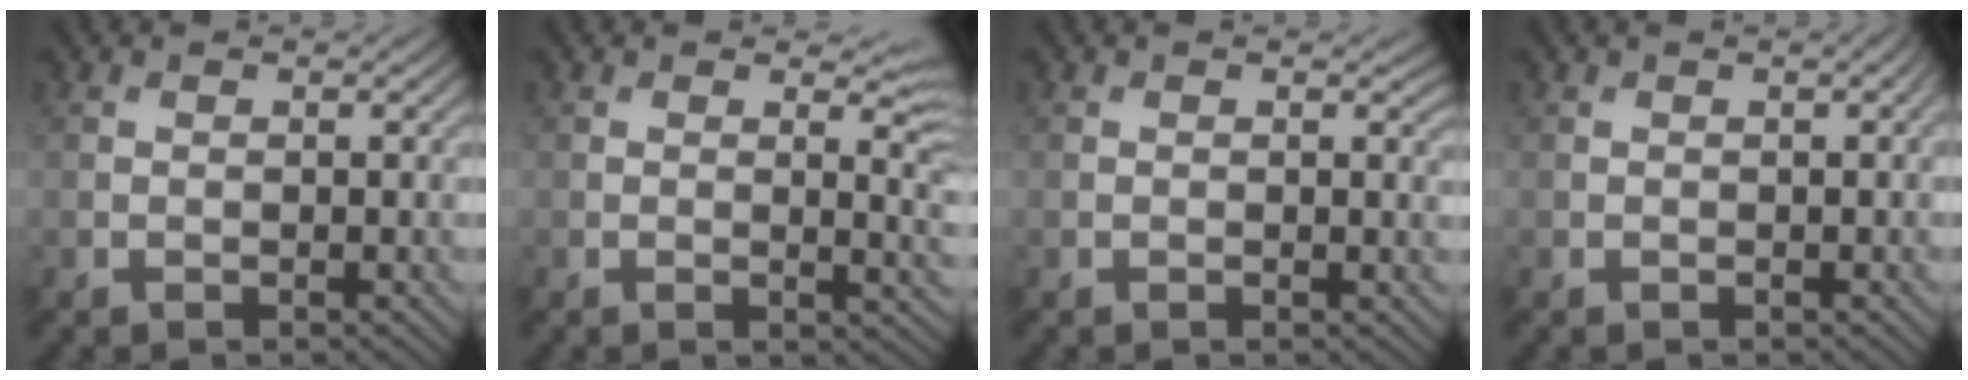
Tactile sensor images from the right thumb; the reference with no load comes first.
{"total": 3.9, "force": [1.5, 1.4, 3.3], "torque": [-0.046, -0.008, 0.023]}
{"total": 0.6, "force": [0.2, 0.2, 0.6], "torque": [-0.005, -0.005, 0.002]}
{"total": 0.7, "force": [0.2, 0.1, 0.7], "torque": [-0.009, 0.005, 0.003]}